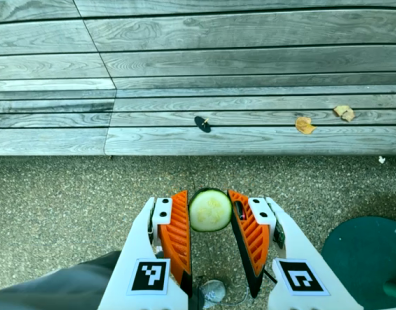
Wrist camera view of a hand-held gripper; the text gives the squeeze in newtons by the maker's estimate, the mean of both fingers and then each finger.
{"total": 7.4, "left": 7.4, "right": 7.5}